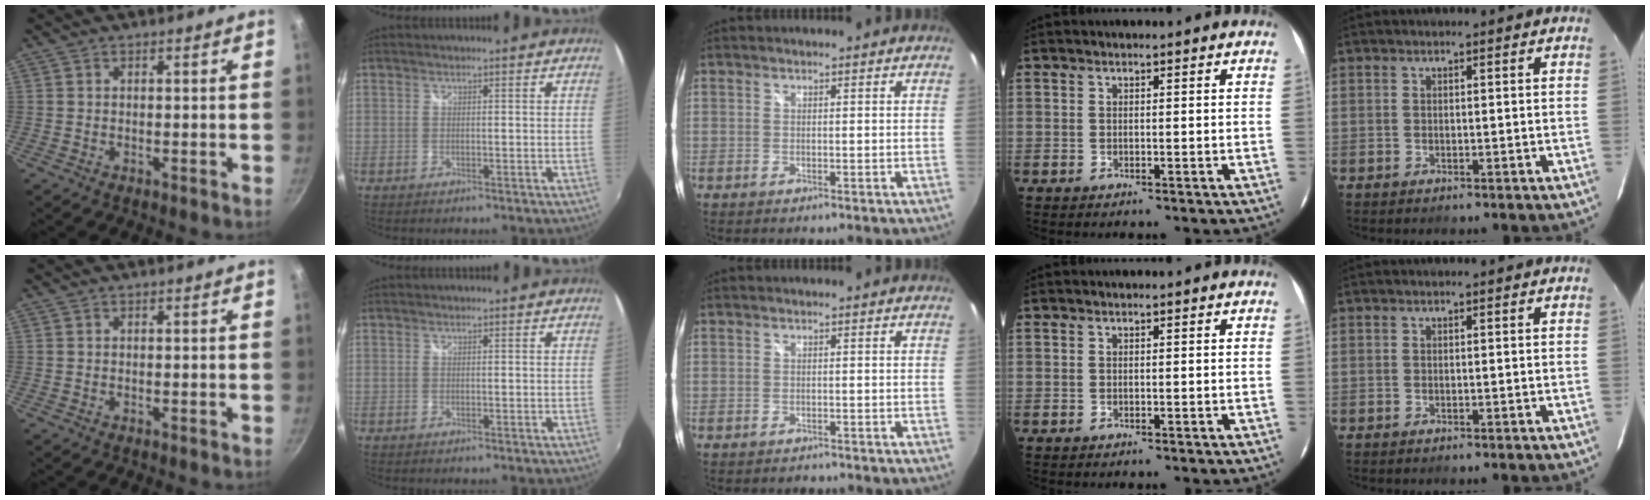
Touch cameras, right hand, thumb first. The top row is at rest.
{"middle": {"total": 1.1, "force": [-1.0, 0.5, 0.0], "torque": [-0.004, -0.001, -0.015]}}